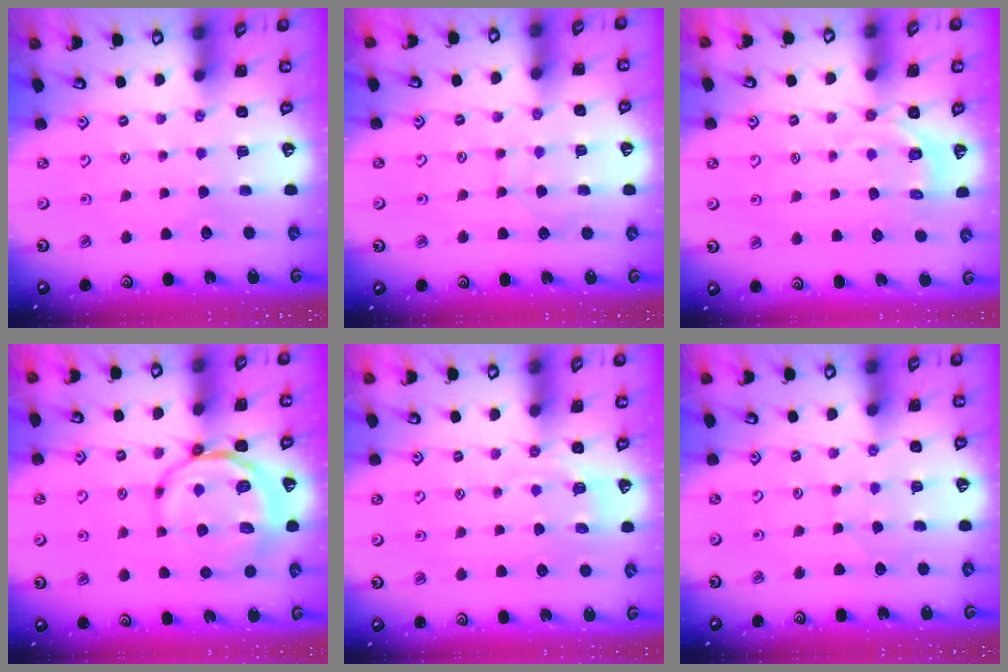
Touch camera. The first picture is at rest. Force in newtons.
{"total": 7.0, "press": 7.0, "slide": 0.5}
{"total": 3.3, "press": 2.8, "slide": 1.7}
{"total": 11.2, "press": 10.9, "slide": 2.3}
{"total": 4.6, "press": 4.3, "slide": 1.6}
{"total": 4.1, "press": 4.1, "slide": 0.4}